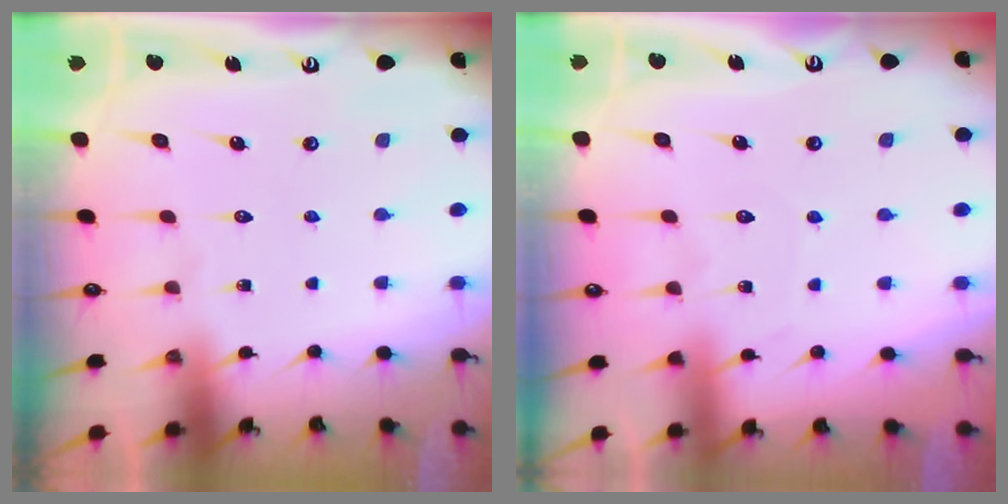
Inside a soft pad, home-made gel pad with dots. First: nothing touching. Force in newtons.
{"total": 2.9, "press": 2.9, "slide": 0.4}